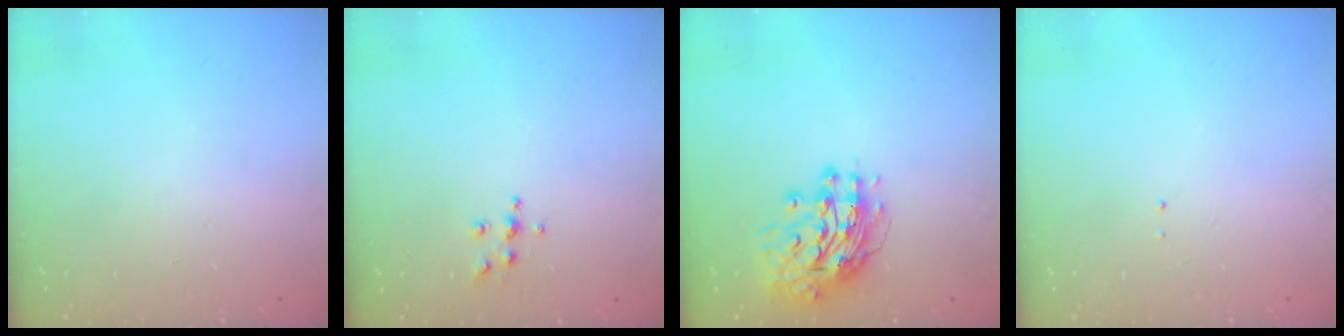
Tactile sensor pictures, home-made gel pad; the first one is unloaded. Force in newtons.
{"total": 5.0, "press": 5.0, "slide": 0.5}
{"total": 13.4, "press": 13.3, "slide": 1.3}
{"total": 0.6, "press": 0.6, "slide": 0.1}